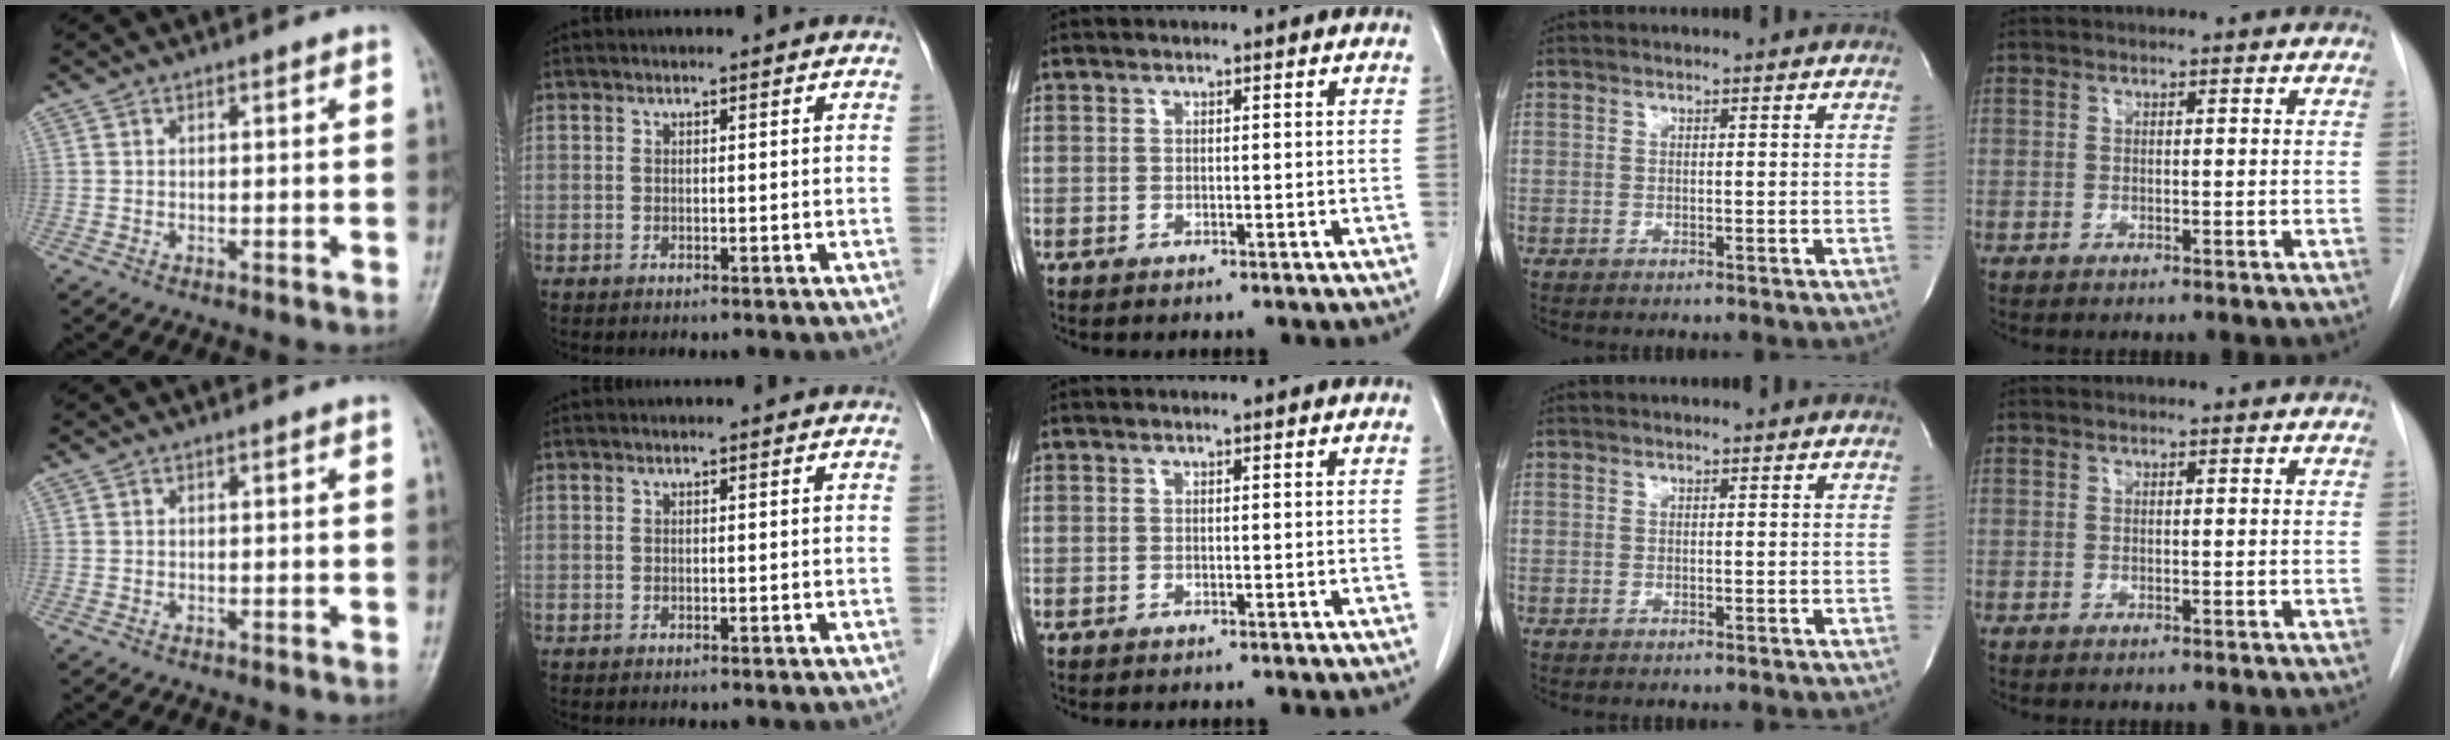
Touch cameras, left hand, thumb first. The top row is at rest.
{}